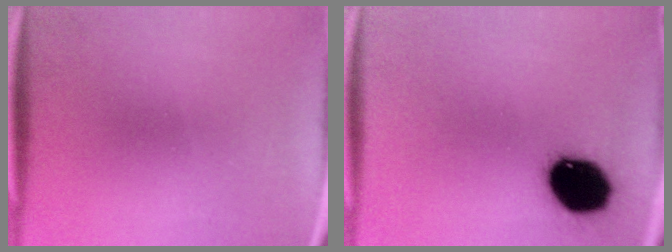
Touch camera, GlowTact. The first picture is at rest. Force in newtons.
{"total": 15.6}